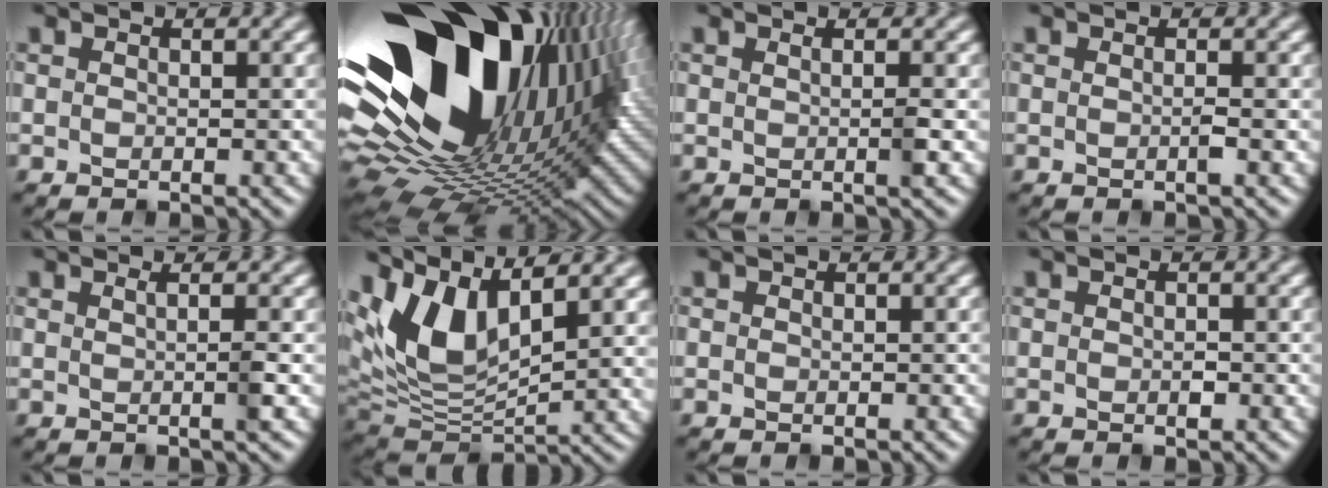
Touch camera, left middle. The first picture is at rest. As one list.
[{"total": 20.4, "force": [5.9, 11.8, 15.5], "torque": [-0.259, 0.002, 0.102]}, {"total": 1.5, "force": [0.4, 0.3, 1.4], "torque": [-0.017, -0.001, -0.002]}, {"total": 0.8, "force": [-0.2, 0.1, 0.8], "torque": [-0.012, 0.001, -0.007]}, {"total": 1.8, "force": [0.7, 0.4, 1.7], "torque": [-0.019, -0.001, -0.002]}, {"total": 9.9, "force": [4.5, 4.9, 7.4], "torque": [-0.159, 0.012, 0.083]}, {"total": 0.0}, {"total": 0.5, "force": [-0.1, 0.2, 0.5], "torque": [-0.001, -0.004, 0.000]}]